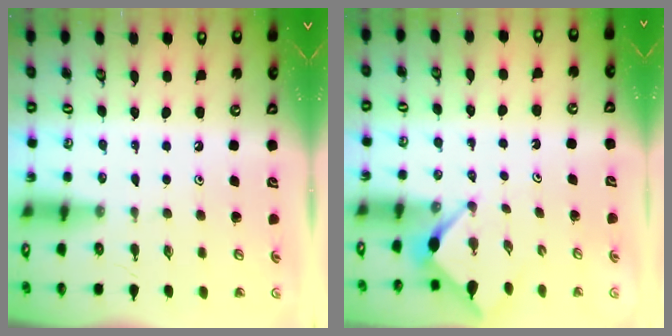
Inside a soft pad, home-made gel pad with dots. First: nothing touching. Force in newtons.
{"total": 2.7, "press": 2.7, "slide": 0.3}